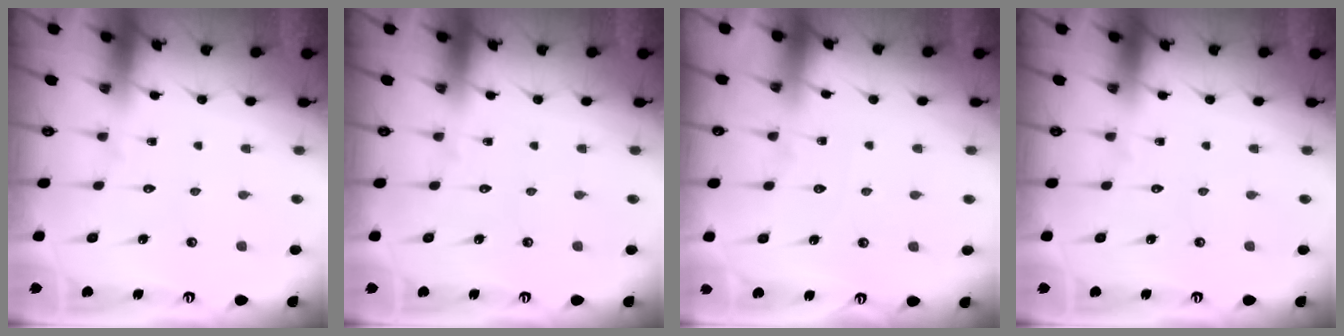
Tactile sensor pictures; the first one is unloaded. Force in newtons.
{"total": 0.0}
{"total": 1.6, "press": 1.6, "slide": 0.2}
{"total": 0.0}